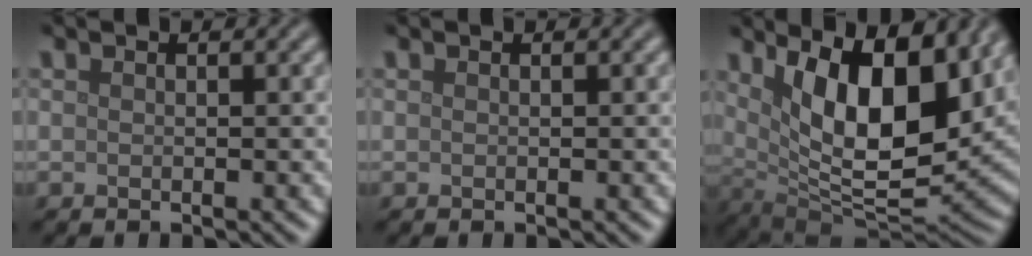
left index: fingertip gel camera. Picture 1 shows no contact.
{"total": 0.0}
{"total": 12.5, "force": [4.5, 5.0, 10.5], "torque": [-0.160, -0.006, 0.077]}